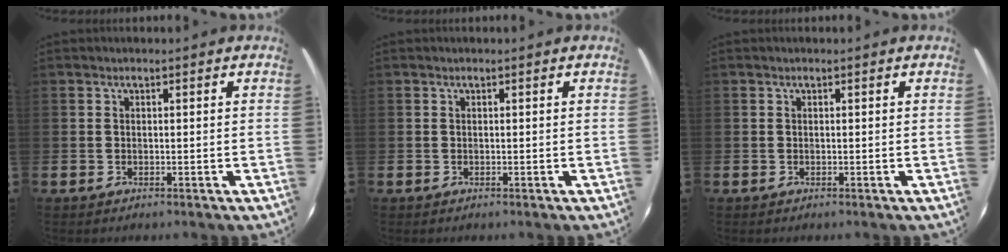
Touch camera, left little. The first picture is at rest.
{"total": 0.0}
{"total": 0.0}